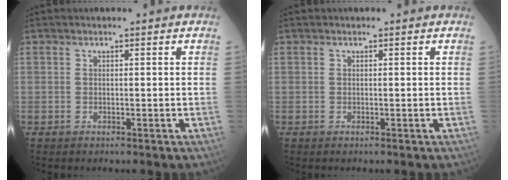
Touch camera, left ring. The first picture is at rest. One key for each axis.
{"total": 0.0}